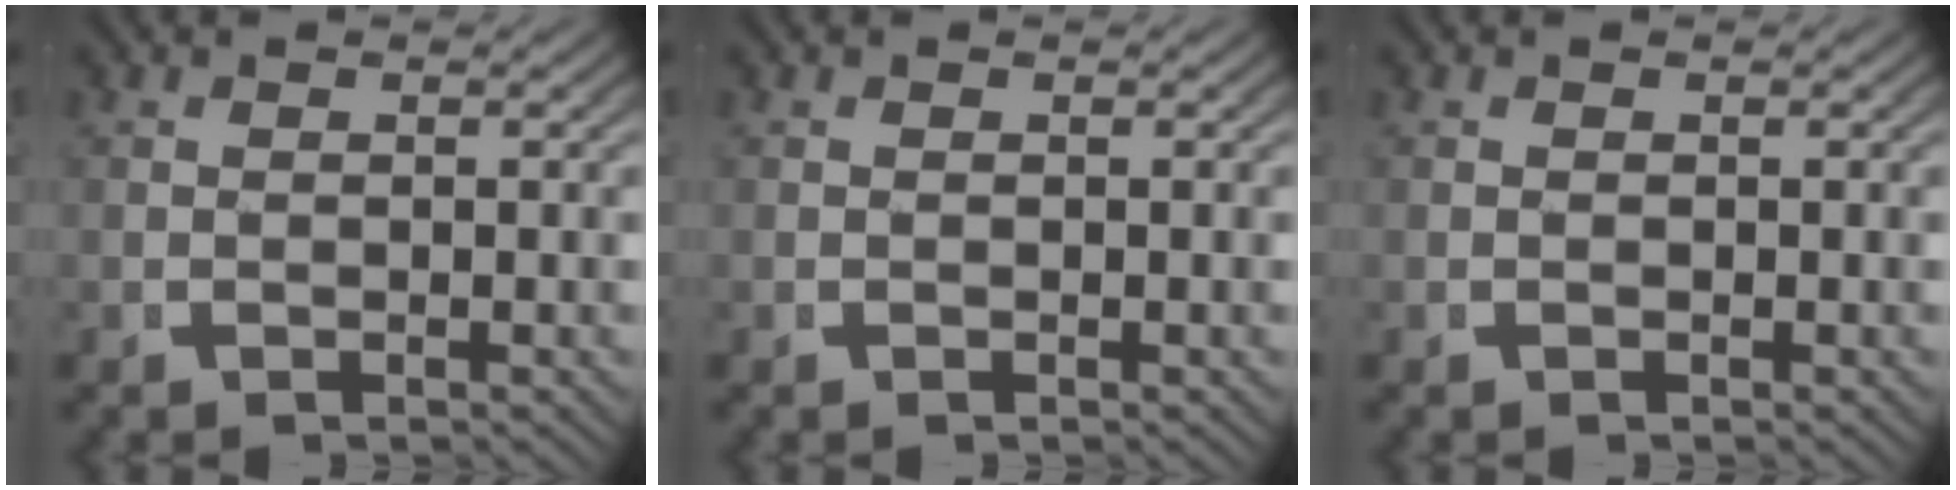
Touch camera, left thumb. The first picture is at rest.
{"total": 0.0}
{"total": 0.0}